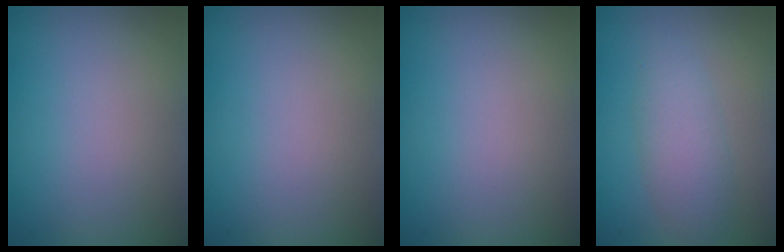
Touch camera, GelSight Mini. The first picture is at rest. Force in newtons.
{"total": 0.0}
{"total": 0.0}
{"total": 2.8, "press": 2.8, "slide": 0.1}